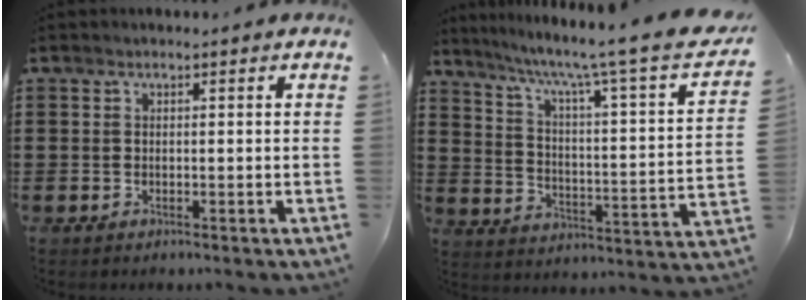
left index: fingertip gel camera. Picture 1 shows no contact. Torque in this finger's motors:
{"motor_torque": [2.14, 0.00, 0.49, 0.21]}